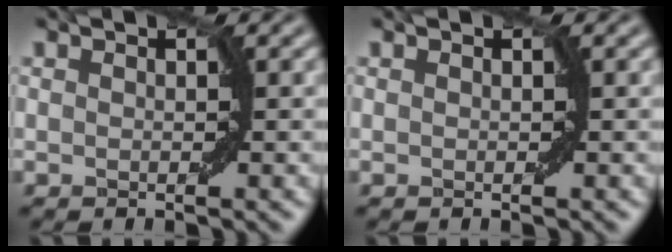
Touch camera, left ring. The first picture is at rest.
{"total": 0.0}